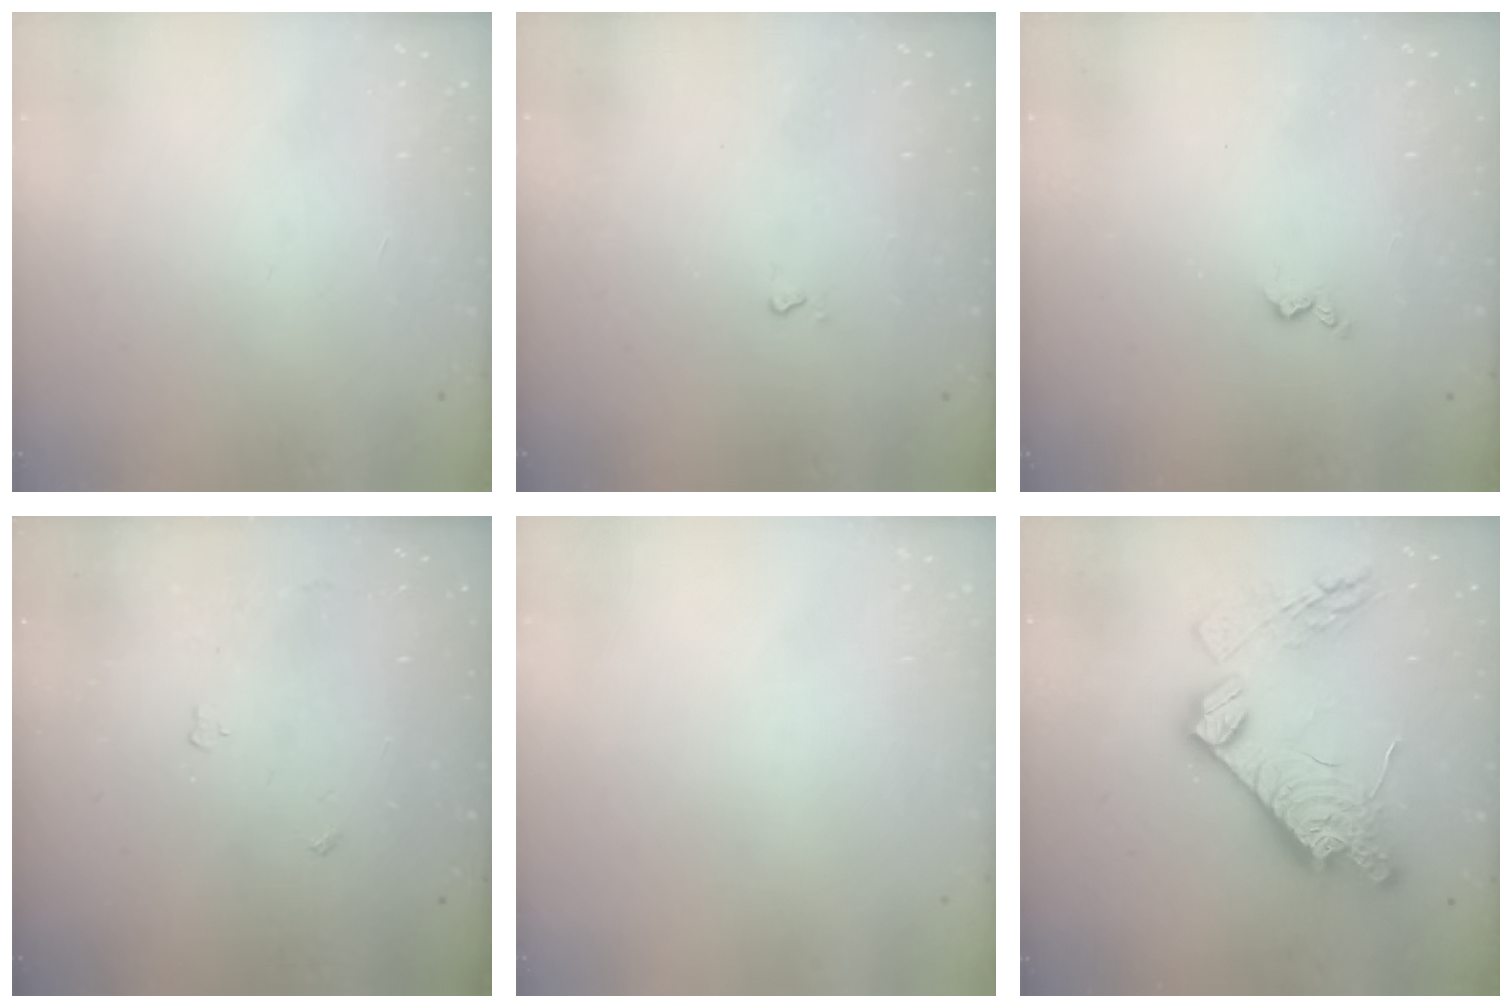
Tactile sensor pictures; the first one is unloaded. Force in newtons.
{"total": 2.4, "press": 2.4, "slide": 0.4}
{"total": 3.4, "press": 3.4, "slide": 0.6}
{"total": 3.0, "press": 2.9, "slide": 0.5}
{"total": 0.0}
{"total": 20.4, "press": 20.3, "slide": 1.8}